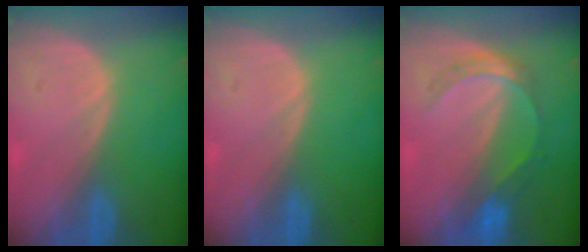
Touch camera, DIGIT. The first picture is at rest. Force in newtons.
{"total": 0.0}
{"total": 5.6, "press": 5.0, "slide": 2.5}